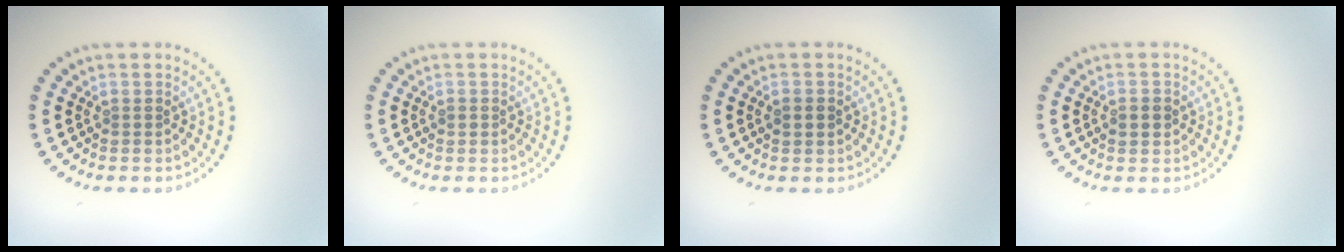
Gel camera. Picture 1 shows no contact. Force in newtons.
{"total": 0.9, "press": 0.9, "slide": 0.1}
{"total": 1.8, "press": 1.8, "slide": 0.1}
{"total": 2.0, "press": 2.0, "slide": 0.1}